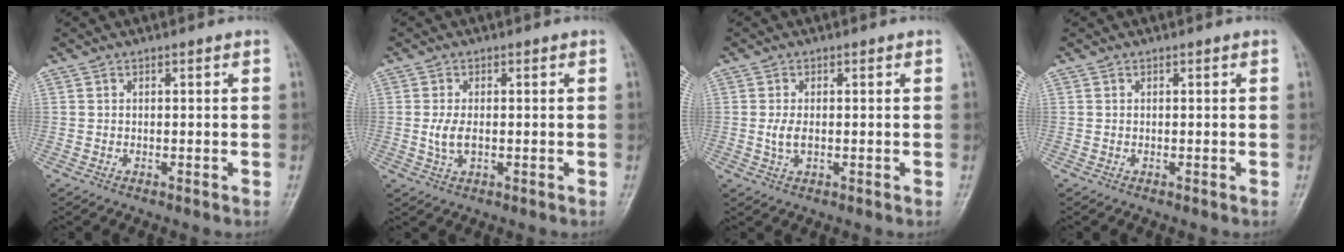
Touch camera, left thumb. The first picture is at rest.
{"total": 3.5, "force": [-0.2, 2.0, 2.9], "torque": [-0.061, -0.005, -0.004]}
{"total": 2.8, "force": [0.0, 1.6, 2.3], "torque": [-0.048, -0.005, -0.003]}
{"total": 0.0}